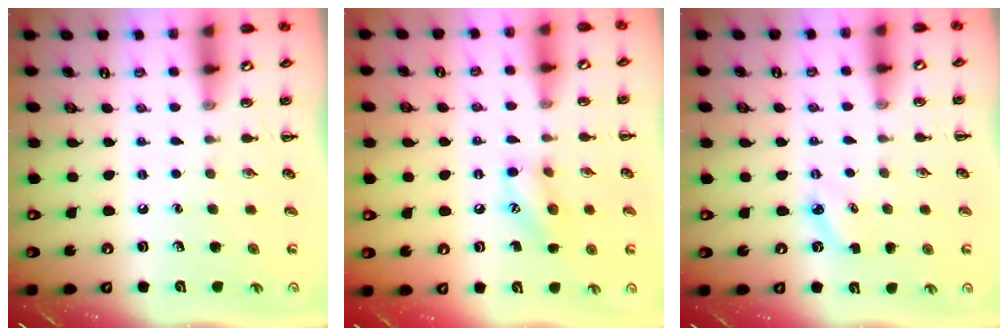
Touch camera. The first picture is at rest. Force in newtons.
{"total": 10.1, "press": 10.0, "slide": 1.3}
{"total": 3.2, "press": 3.1, "slide": 1.0}